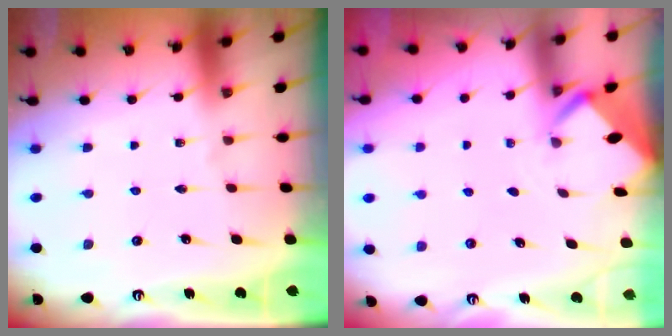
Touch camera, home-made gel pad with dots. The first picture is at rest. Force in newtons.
{"total": 1.9, "press": 1.9, "slide": 0.2}